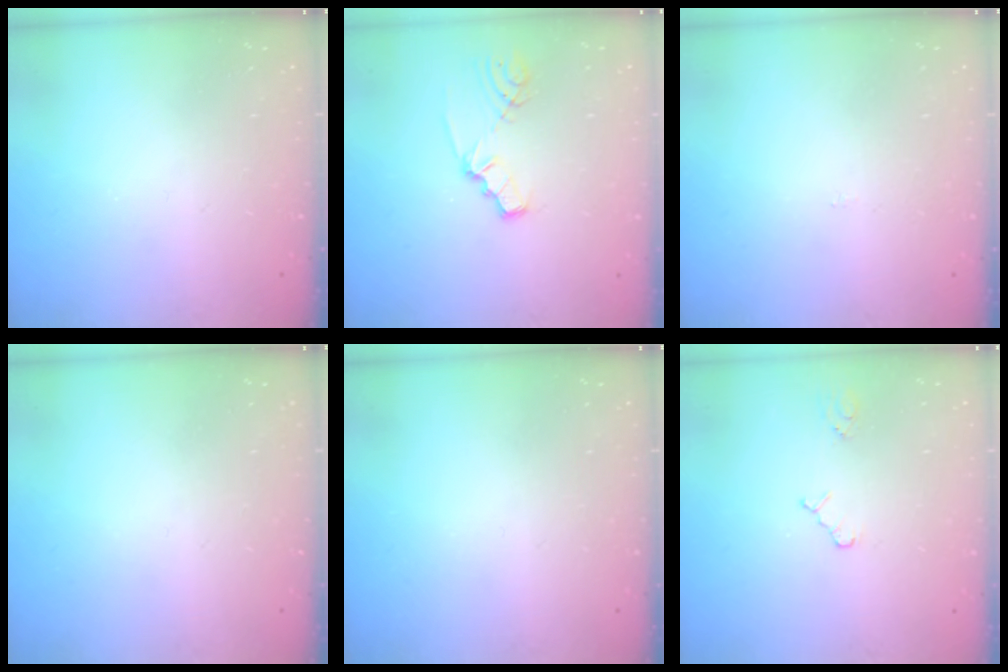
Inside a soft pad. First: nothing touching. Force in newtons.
{"total": 2.5, "press": 2.5, "slide": 0.4}
{"total": 0.0}
{"total": 0.0}
{"total": 0.0}
{"total": 2.8, "press": 2.8, "slide": 0.4}